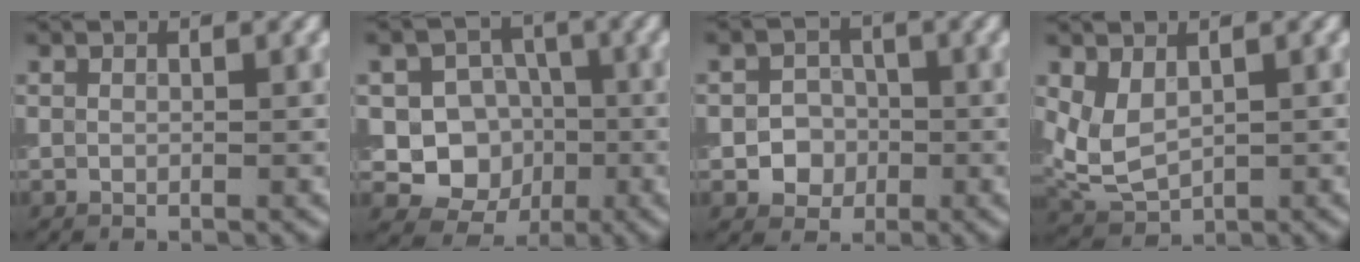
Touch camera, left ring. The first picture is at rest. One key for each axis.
{"total": 7.3, "fx": -1.1, "fy": 6.8, "fz": 2.5, "tx": -0.017, "ty": 0.006, "tz": -0.043}
{"total": 3.1, "fx": -0.7, "fy": 2.8, "fz": 1.1, "tx": 0.006, "ty": -0.001, "tz": -0.023}
{"total": 3.3, "fx": 0.7, "fy": 2.2, "fz": 2.4, "tx": -0.055, "ty": -0.004, "tz": 0.022}